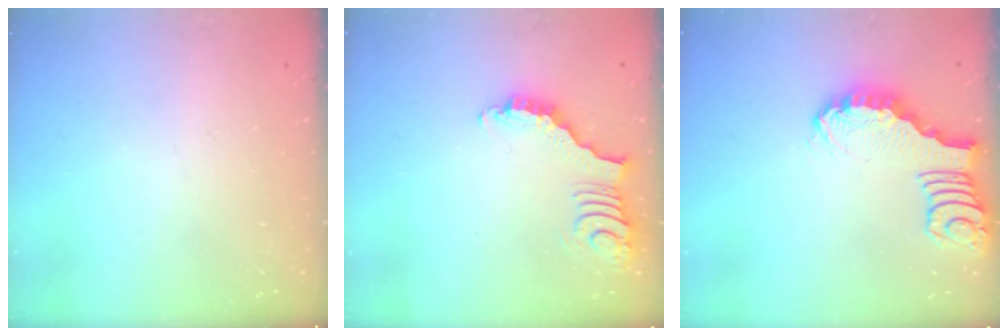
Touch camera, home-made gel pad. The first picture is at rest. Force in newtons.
{"total": 3.7, "press": 3.6, "slide": 0.6}
{"total": 2.5, "press": 2.5, "slide": 0.2}